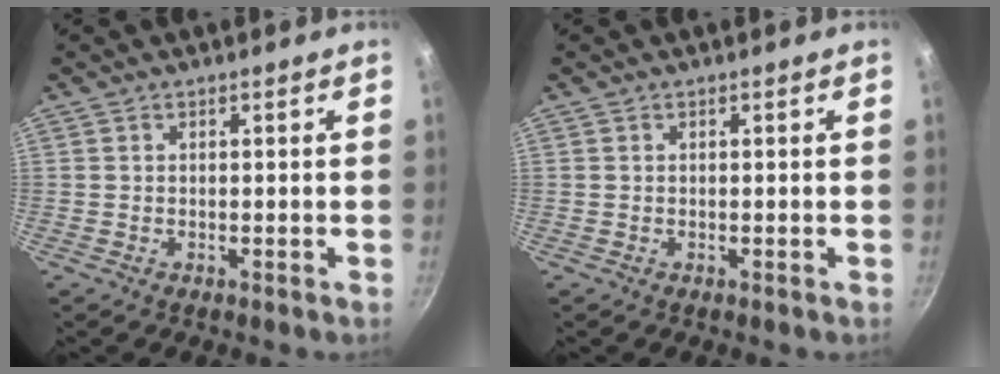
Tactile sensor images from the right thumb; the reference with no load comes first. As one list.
[{"total": 0.0}]